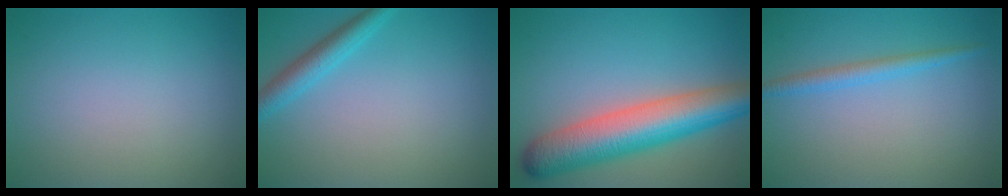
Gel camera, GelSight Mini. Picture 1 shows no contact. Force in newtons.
{"total": 2.7, "press": 2.7, "slide": 0.2}
{"total": 8.8, "press": 8.8, "slide": 0.5}
{"total": 1.9, "press": 1.9, "slide": 0.1}